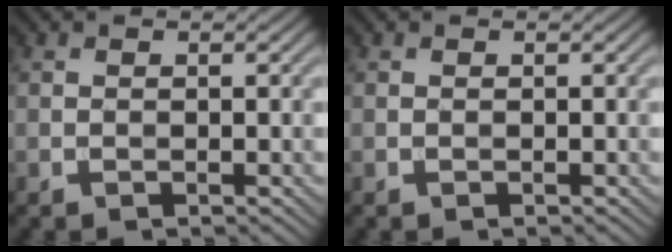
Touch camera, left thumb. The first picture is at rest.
{"total": 0.0}